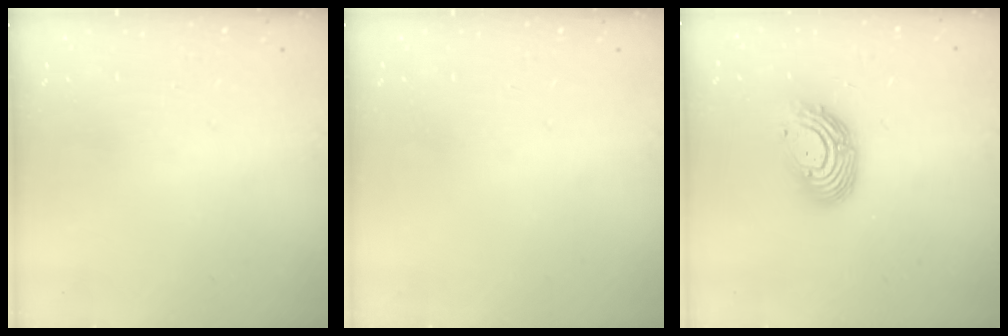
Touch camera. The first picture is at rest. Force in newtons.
{"total": 0.0}
{"total": 11.9, "press": 11.8, "slide": 1.3}